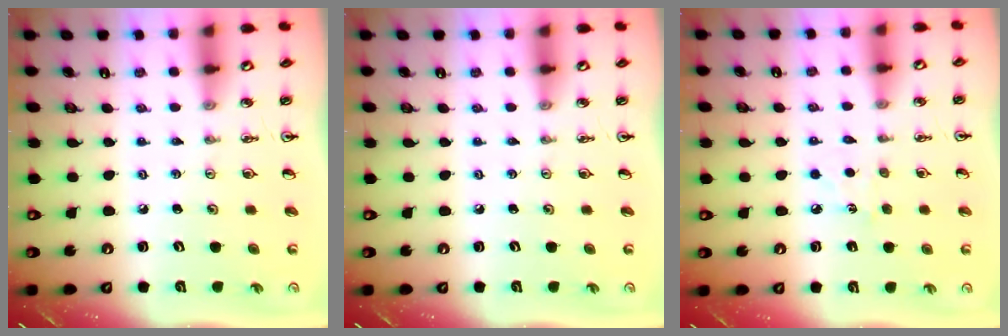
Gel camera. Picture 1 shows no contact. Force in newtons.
{"total": 0.0}
{"total": 4.6, "press": 4.5, "slide": 0.6}